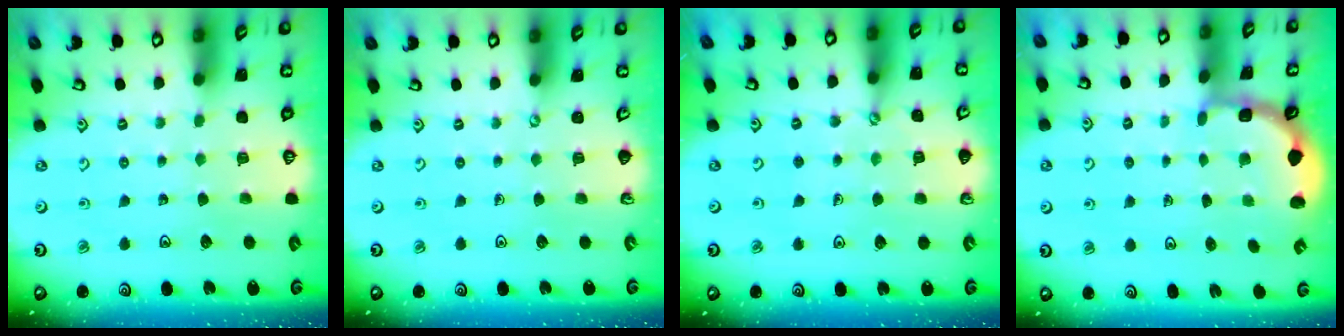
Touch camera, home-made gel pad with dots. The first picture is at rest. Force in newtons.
{"total": 0.0}
{"total": 1.4, "press": 1.3, "slide": 0.3}
{"total": 1.9, "press": 1.8, "slide": 0.4}